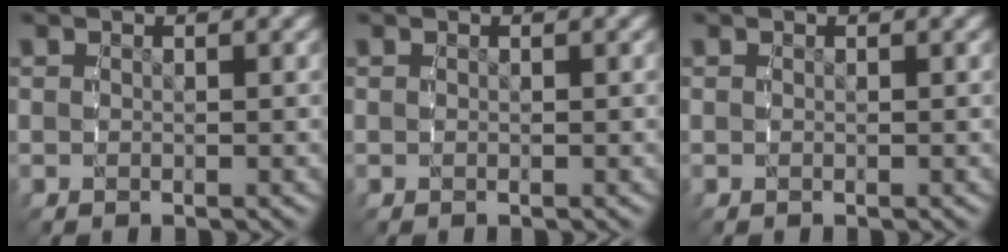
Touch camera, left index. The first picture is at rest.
{"total": 0.0}
{"total": 0.0}